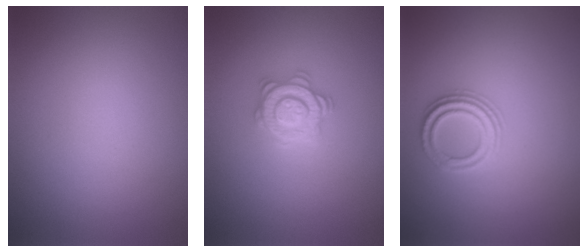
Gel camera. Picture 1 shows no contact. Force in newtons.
{"total": 2.9, "press": 2.8, "slide": 0.6}
{"total": 2.3, "press": 2.3, "slide": 0.3}